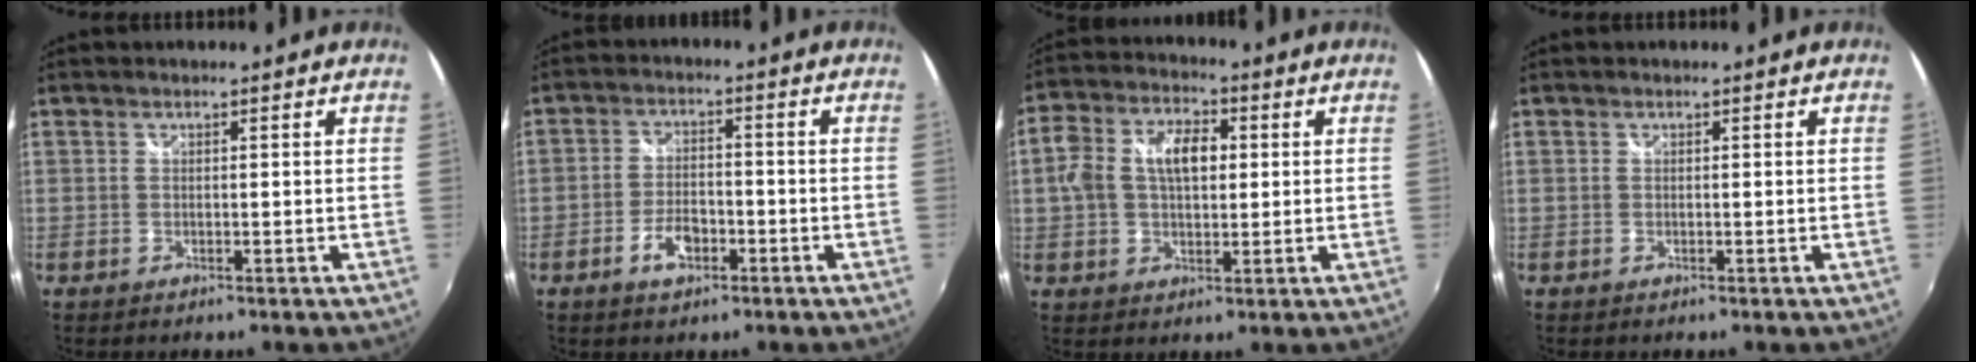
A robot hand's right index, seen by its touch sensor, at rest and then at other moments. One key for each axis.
{"total": 5.5, "fx": -2.8, "fy": 2.9, "fz": 3.7, "tx": -0.078, "ty": 0.006, "tz": -0.046}
{"total": 10.0, "fx": 1.3, "fy": 6.1, "fz": 7.8, "tx": -0.154, "ty": 0.029, "tz": 0.022}
{"total": 0.0}